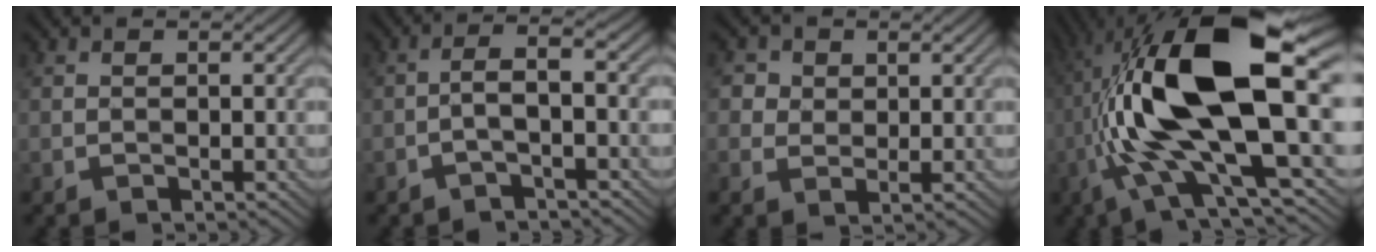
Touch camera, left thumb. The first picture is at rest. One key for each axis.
{"total": 2.6, "fx": -1.0, "fy": 0.3, "fz": 2.4, "tx": -0.052, "ty": 0.014, "tz": -0.024}
{"total": 3.0, "fx": 1.4, "fy": 2.5, "fz": 1.1, "tx": -0.036, "ty": -0.003, "tz": 0.027}
{"total": 19.0, "fx": 1.3, "fy": 6.8, "fz": 17.7, "tx": -0.358, "ty": 0.021, "tz": 0.016}